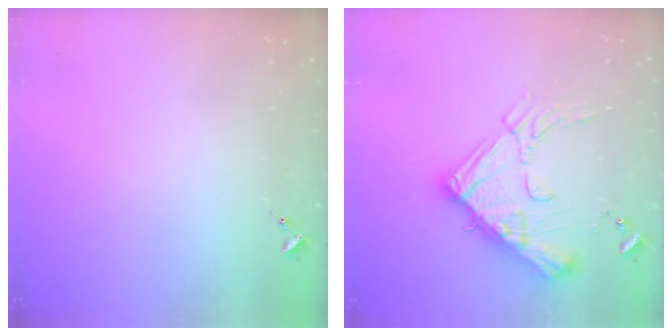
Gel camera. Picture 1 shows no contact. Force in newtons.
{"total": 20.5, "press": 20.3, "slide": 2.3}